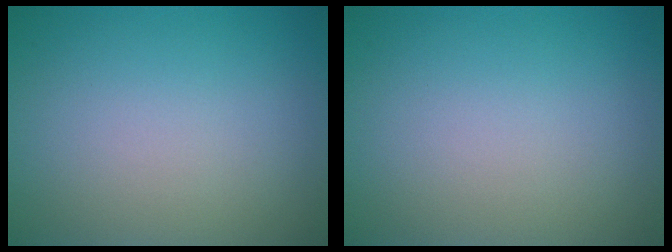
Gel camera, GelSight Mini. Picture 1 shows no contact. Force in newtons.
{"total": 0.0}